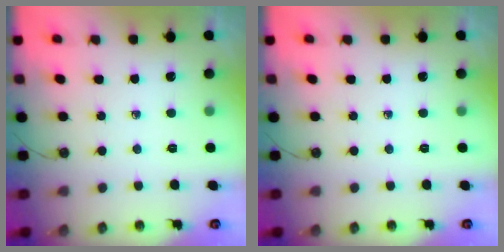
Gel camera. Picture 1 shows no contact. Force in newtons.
{"total": 0.0}